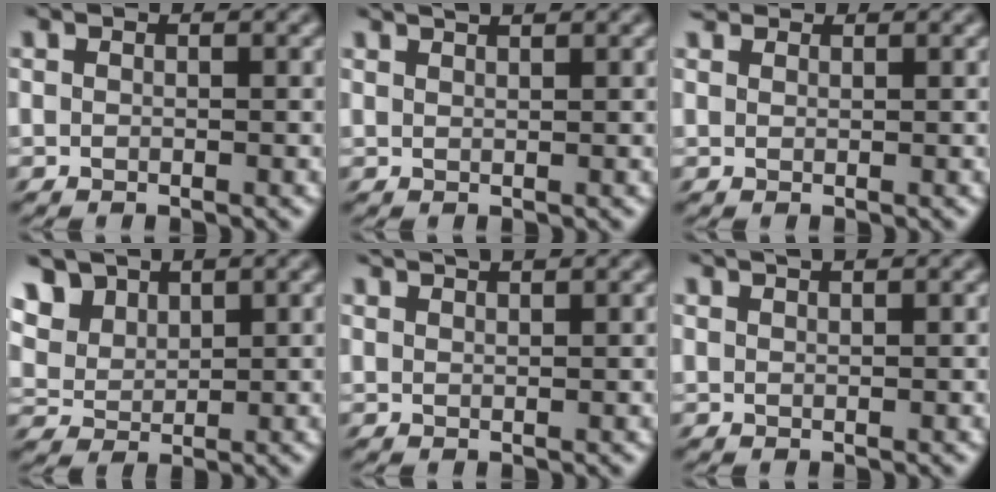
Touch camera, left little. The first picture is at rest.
{"total": 2.3, "force": [2.1, -0.1, 0.9], "torque": [-0.021, 0.020, 0.031]}
{"total": 2.1, "force": [1.6, 1.3, 0.6], "torque": [-0.037, 0.011, 0.033]}
{"total": 3.9, "force": [2.4, 2.0, 2.3], "torque": [-0.065, 0.020, 0.033]}
{"total": 2.9, "force": [2.6, 0.1, 1.2], "torque": [-0.032, 0.020, 0.040]}
{"total": 2.2, "force": [1.9, 0.1, 1.1], "torque": [-0.023, 0.020, 0.029]}